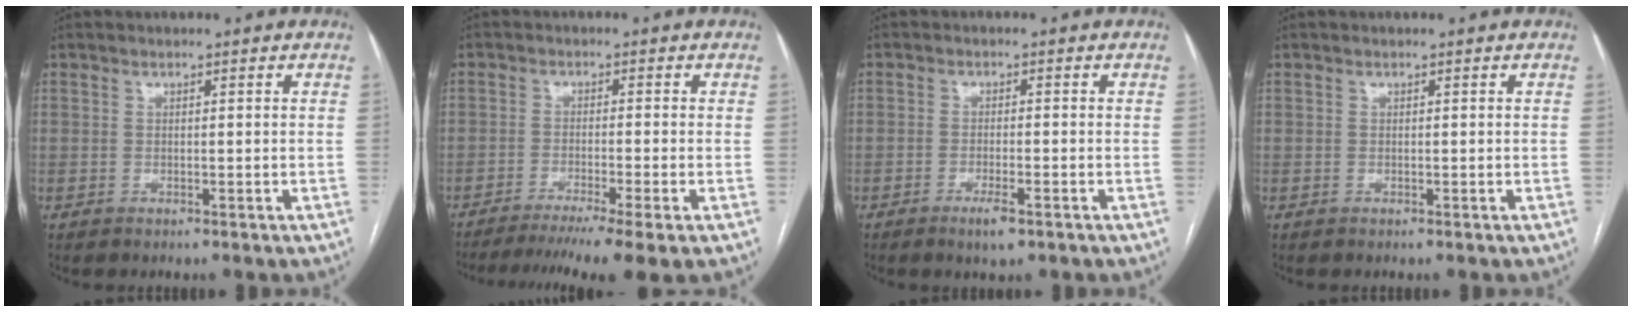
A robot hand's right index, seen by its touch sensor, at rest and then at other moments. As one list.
[{"total": 10.7, "force": [-8.2, -1.2, 6.7], "torque": [-0.091, -0.024, -0.124]}, {"total": 3.3, "force": [-2.0, 0.5, 2.6], "torque": [-0.047, -0.004, -0.032]}, {"total": 0.0}]